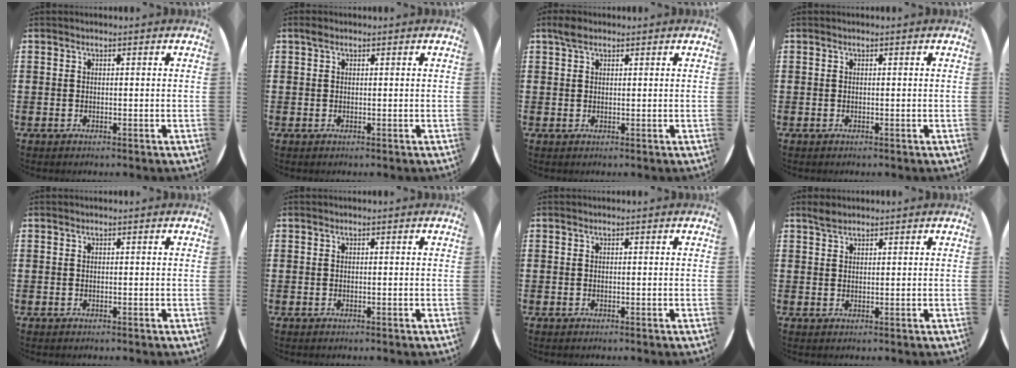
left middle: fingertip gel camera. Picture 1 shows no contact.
{"total": 0.7, "force": [0.5, 0.5, 0.3], "torque": [0.000, 0.001, 0.008]}
{"total": 1.8, "force": [1.4, 0.9, 0.8], "torque": [-0.010, 0.002, 0.024]}
{"total": 0.0}
{"total": 0.0}
{"total": 0.0}
{"total": 0.0}
{"total": 1.6, "force": [1.5, 0.4, 0.4], "torque": [-0.011, 0.003, 0.028]}